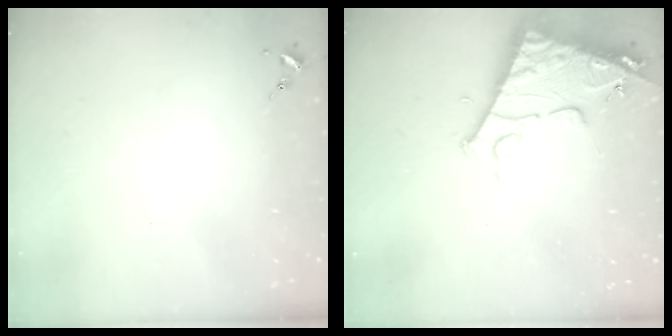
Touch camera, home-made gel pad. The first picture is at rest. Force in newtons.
{"total": 13.9, "press": 13.8, "slide": 1.7}